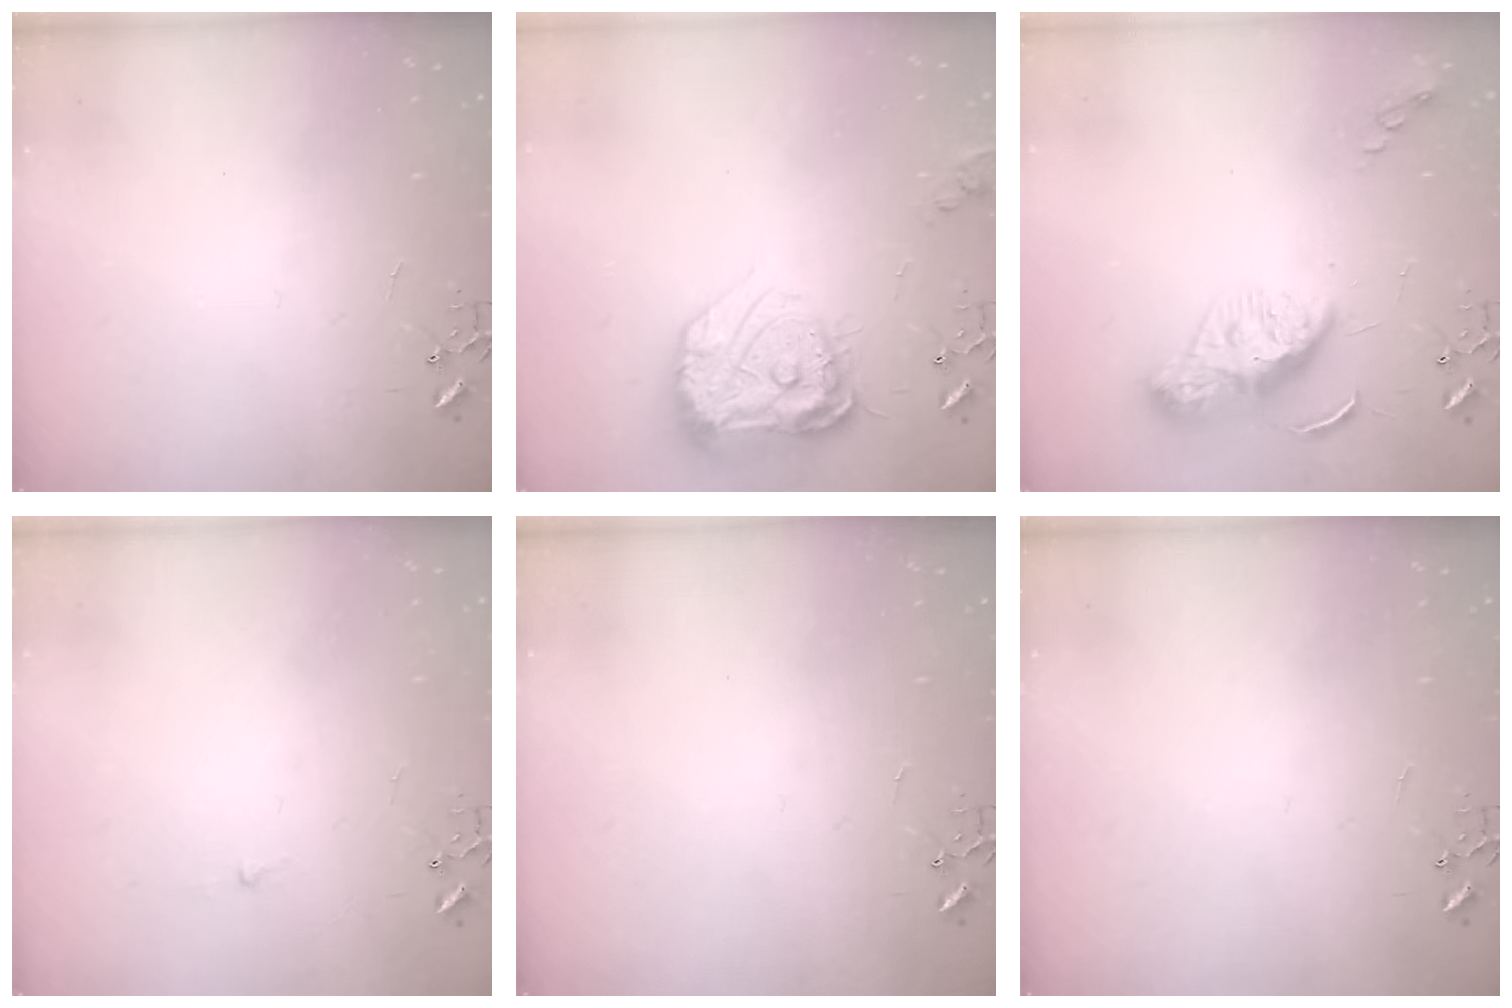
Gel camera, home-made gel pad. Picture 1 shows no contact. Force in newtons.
{"total": 19.8, "press": 19.7, "slide": 2.0}
{"total": 10.0, "press": 10.0, "slide": 0.9}
{"total": 2.7, "press": 2.7, "slide": 0.3}
{"total": 0.0}
{"total": 0.0}